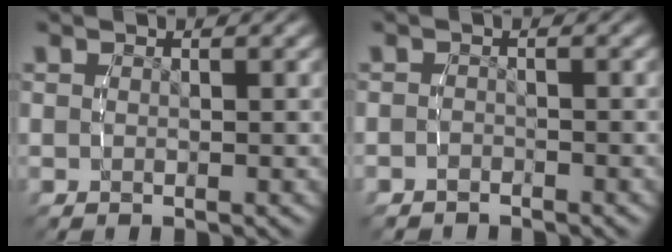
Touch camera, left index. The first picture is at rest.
{"total": 1.4, "force": [-1.3, 0.2, -0.3], "torque": [-0.001, -0.008, -0.019]}